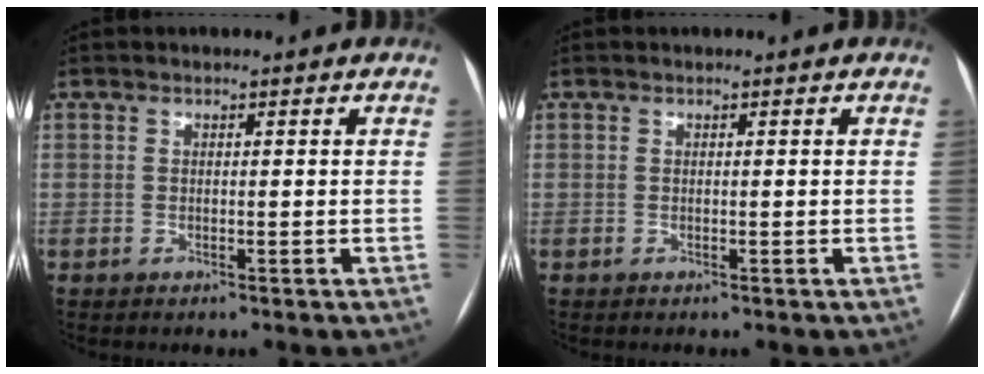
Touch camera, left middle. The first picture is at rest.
{"total": 0.0}